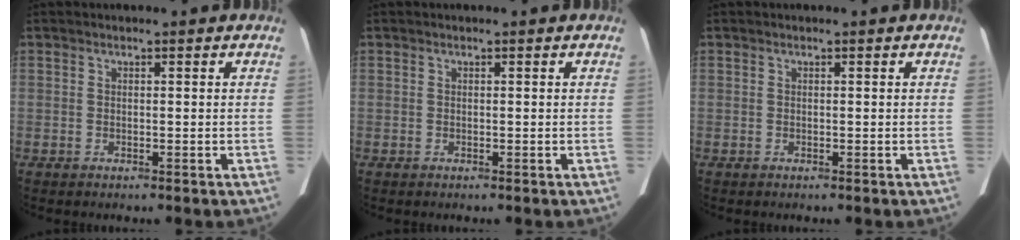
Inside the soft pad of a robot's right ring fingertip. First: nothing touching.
{"total": 0.0}
{"total": 0.0}